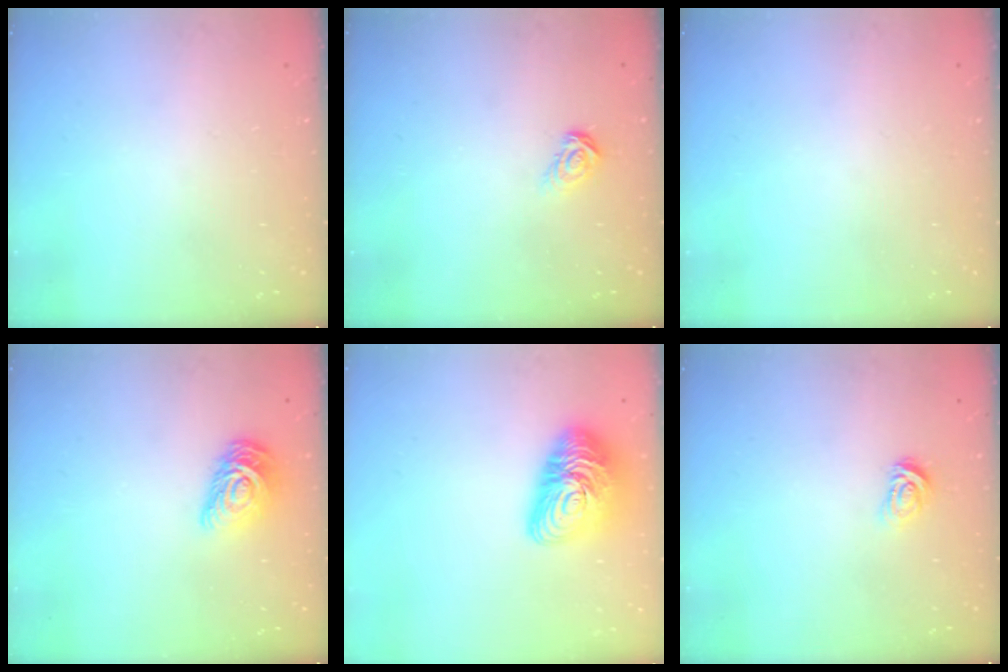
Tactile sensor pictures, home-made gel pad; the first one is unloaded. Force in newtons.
{"total": 4.3, "press": 4.3, "slide": 0.5}
{"total": 0.0}
{"total": 10.7, "press": 10.7, "slide": 0.6}
{"total": 16.7, "press": 16.6, "slide": 1.1}
{"total": 3.3, "press": 3.3, "slide": 0.1}